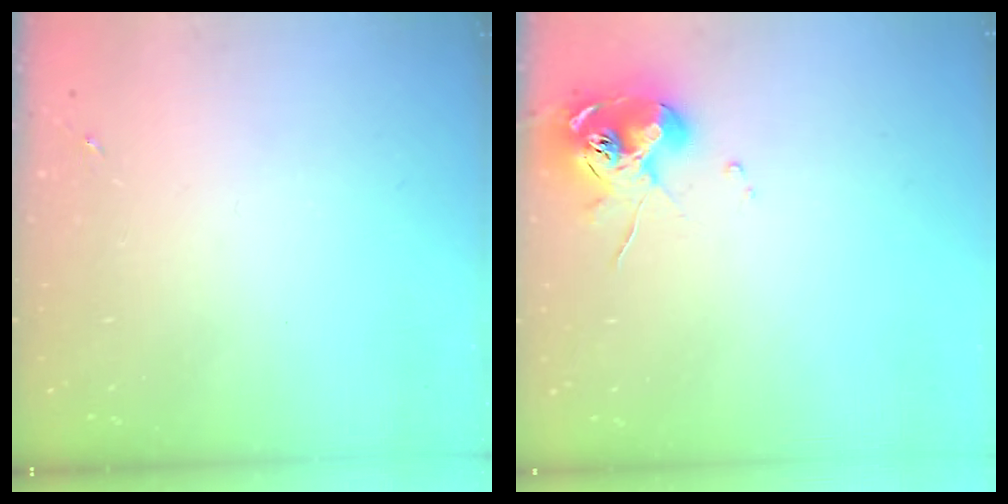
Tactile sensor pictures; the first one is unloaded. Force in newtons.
{"total": 10.4, "press": 10.3, "slide": 1.0}